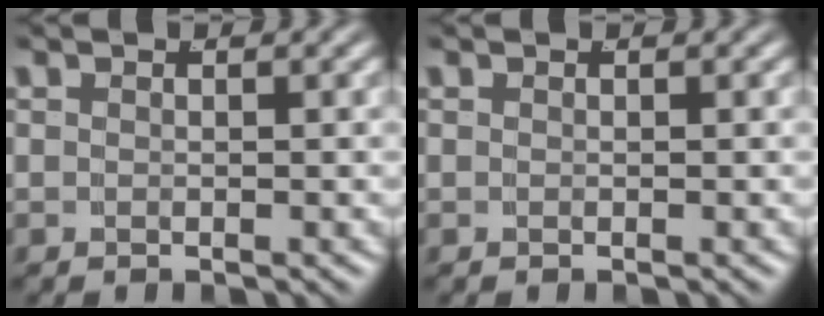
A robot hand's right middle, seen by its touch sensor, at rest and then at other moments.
{"total": 0.0}